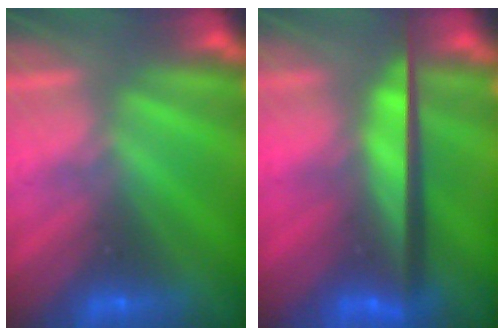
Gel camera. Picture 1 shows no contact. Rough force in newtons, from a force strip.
{"total": 7.8}